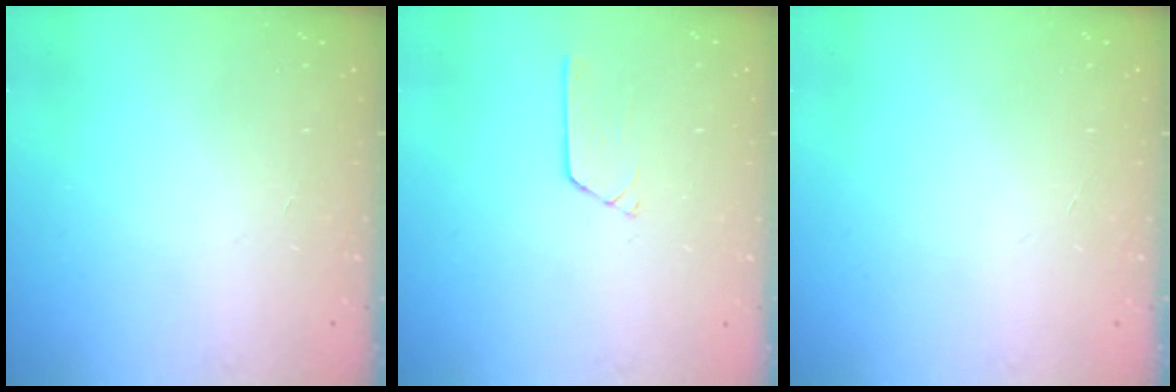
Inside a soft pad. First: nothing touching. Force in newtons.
{"total": 4.7, "press": 4.7, "slide": 0.3}
{"total": 0.0}